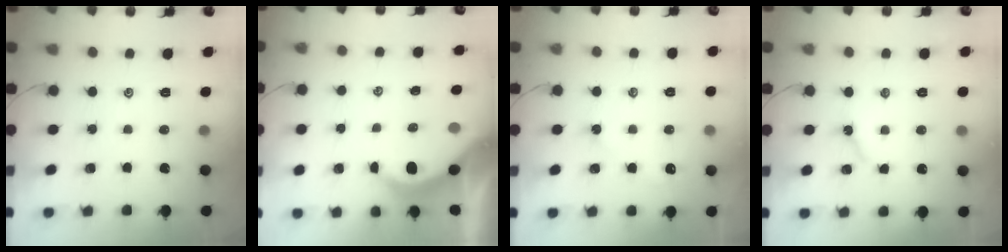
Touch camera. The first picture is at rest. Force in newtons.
{"total": 3.8, "press": 3.7, "slide": 0.5}
{"total": 1.9, "press": 1.8, "slide": 0.4}
{"total": 3.0, "press": 2.9, "slide": 0.6}